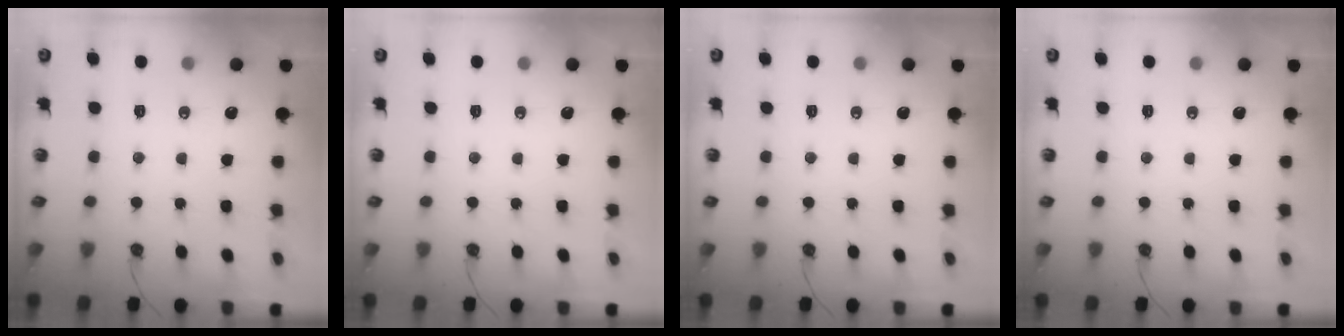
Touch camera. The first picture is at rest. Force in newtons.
{"total": 0.0}
{"total": 0.0}
{"total": 0.0}